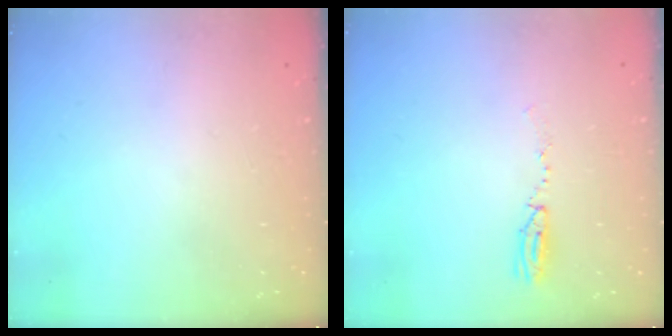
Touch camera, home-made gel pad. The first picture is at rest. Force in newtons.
{"total": 17.3, "press": 5.5, "slide": 16.4}